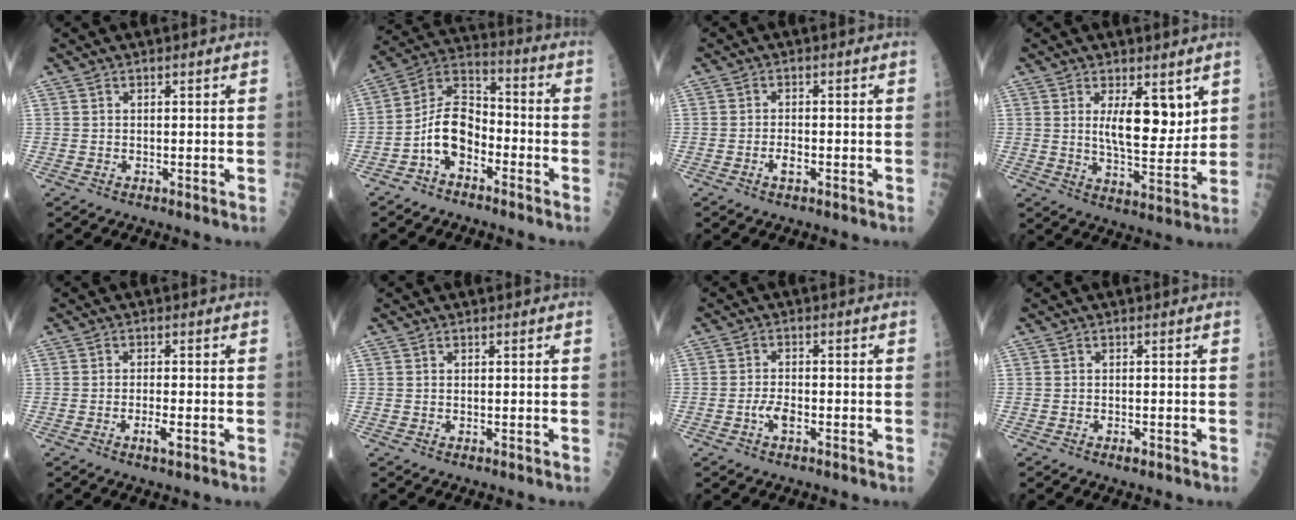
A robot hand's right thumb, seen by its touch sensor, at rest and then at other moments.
{"total": 10.6, "force": [-4.3, 6.4, 7.3], "torque": [-0.120, 0.059, -0.086]}
{"total": 2.0, "force": [-0.9, 0.8, 1.6], "torque": [-0.027, 0.005, -0.015]}
{"total": 9.0, "force": [3.4, 3.6, 7.6], "torque": [-0.095, -0.032, 0.060]}
{"total": 2.5, "force": [-1.0, 0.2, 2.2], "torque": [-0.047, -0.001, -0.018]}
{"total": 0.0}
{"total": 2.9, "force": [-1.2, 1.3, 2.3], "torque": [-0.038, 0.009, -0.022]}
{"total": 0.7, "force": [-0.4, 0.1, 0.5], "torque": [-0.011, 0.000, -0.007]}